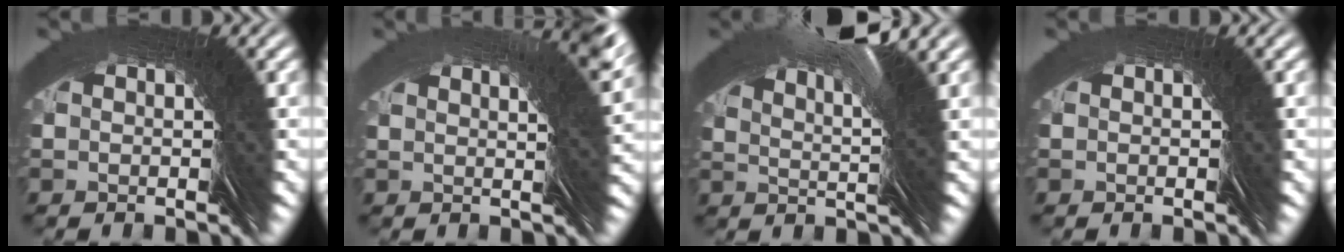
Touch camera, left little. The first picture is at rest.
{"total": 4.7, "force": [1.9, -4.3, -0.4], "torque": [0.051, 0.051, 0.020]}
{"total": 6.5, "force": [4.3, -4.9, 0.3], "torque": [0.005, 0.059, 0.062]}
{"total": 0.0}